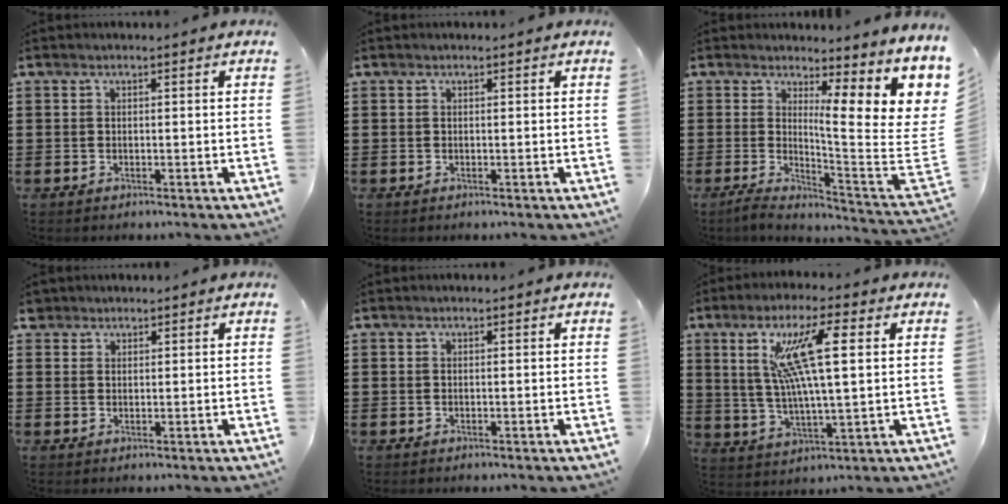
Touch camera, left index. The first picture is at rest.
{"total": 0.0}
{"total": 8.6, "force": [4.7, 2.1, 6.9], "torque": [-0.109, -0.063, 0.075]}
{"total": 1.8, "force": [1.4, 1.0, 0.1], "torque": [-0.007, 0.007, 0.028]}
{"total": 0.0}
{"total": 12.0, "force": [4.4, 2.2, 10.9], "torque": [-0.234, 0.003, 0.069]}